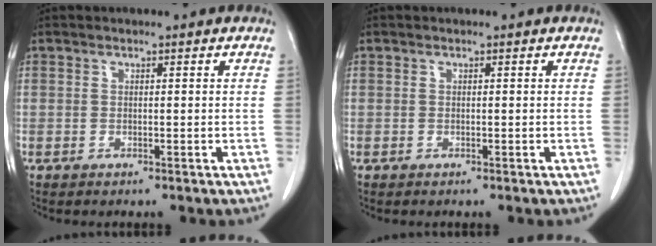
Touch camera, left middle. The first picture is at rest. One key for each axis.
{"total": 0.0}